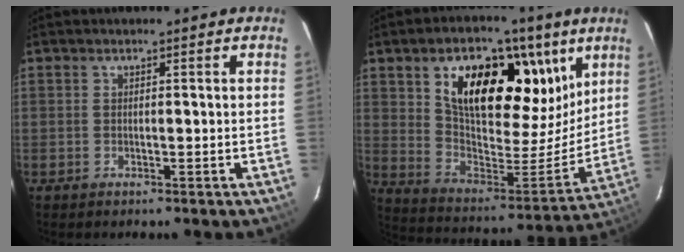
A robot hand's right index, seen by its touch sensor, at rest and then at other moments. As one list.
[{"total": 25.3, "force": [12.7, 13.1, 17.6], "torque": [-0.288, 0.010, 0.220]}]